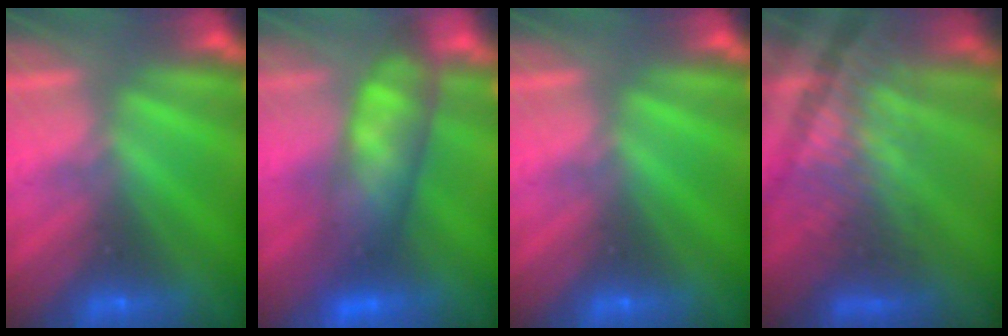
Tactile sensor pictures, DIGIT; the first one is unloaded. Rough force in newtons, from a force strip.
{"total": 9.2}
{"total": 0.0}
{"total": 3.7}